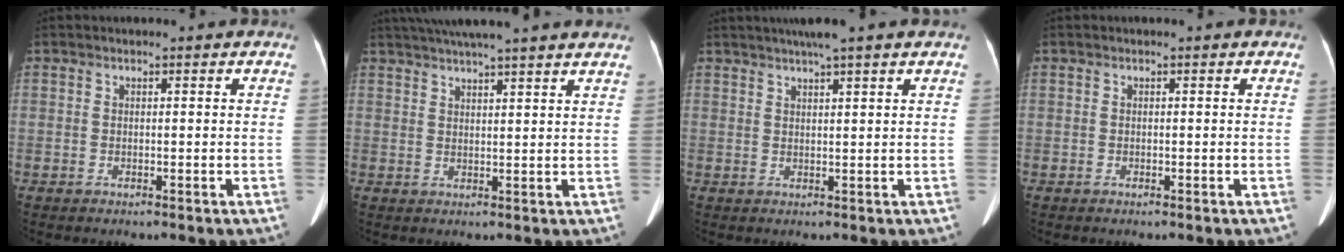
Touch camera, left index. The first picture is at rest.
{"total": 14.7, "force": [12.8, -0.5, 7.3], "torque": [-0.126, 0.029, 0.170]}
{"total": 5.1, "force": [4.0, -0.9, 3.1], "torque": [-0.048, 0.019, 0.065]}
{"total": 0.0}